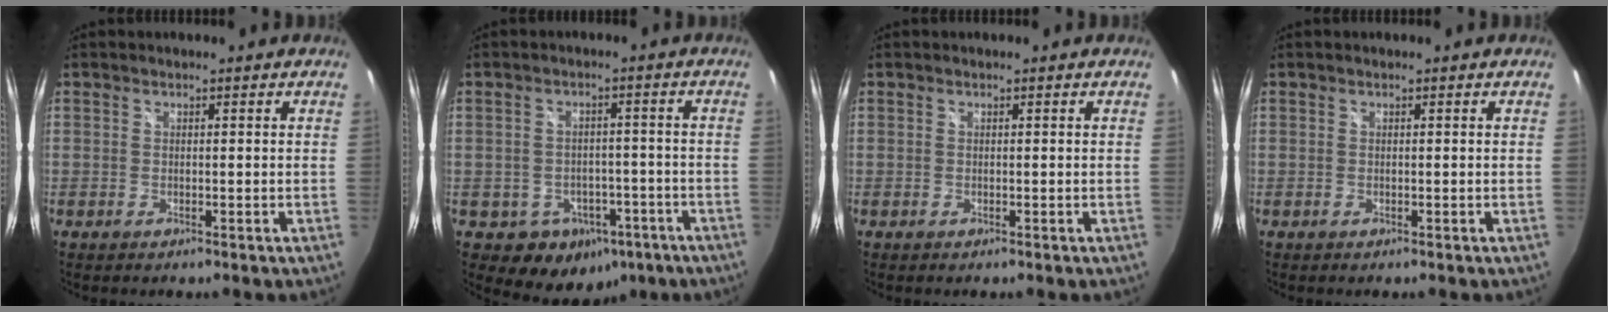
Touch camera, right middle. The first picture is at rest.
{"total": 9.7, "force": [-4.9, 7.6, 3.4], "torque": [-0.076, 0.018, -0.037]}
{"total": 0.0}
{"total": 0.0}